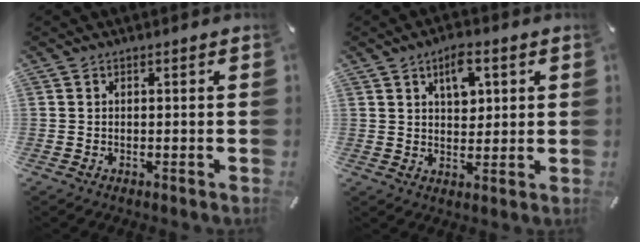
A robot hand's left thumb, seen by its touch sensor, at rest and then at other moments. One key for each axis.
{"total": 6.8, "fx": 2.9, "fy": 4.2, "fz": 4.5, "tx": -0.058, "ty": -0.004, "tz": 0.046}